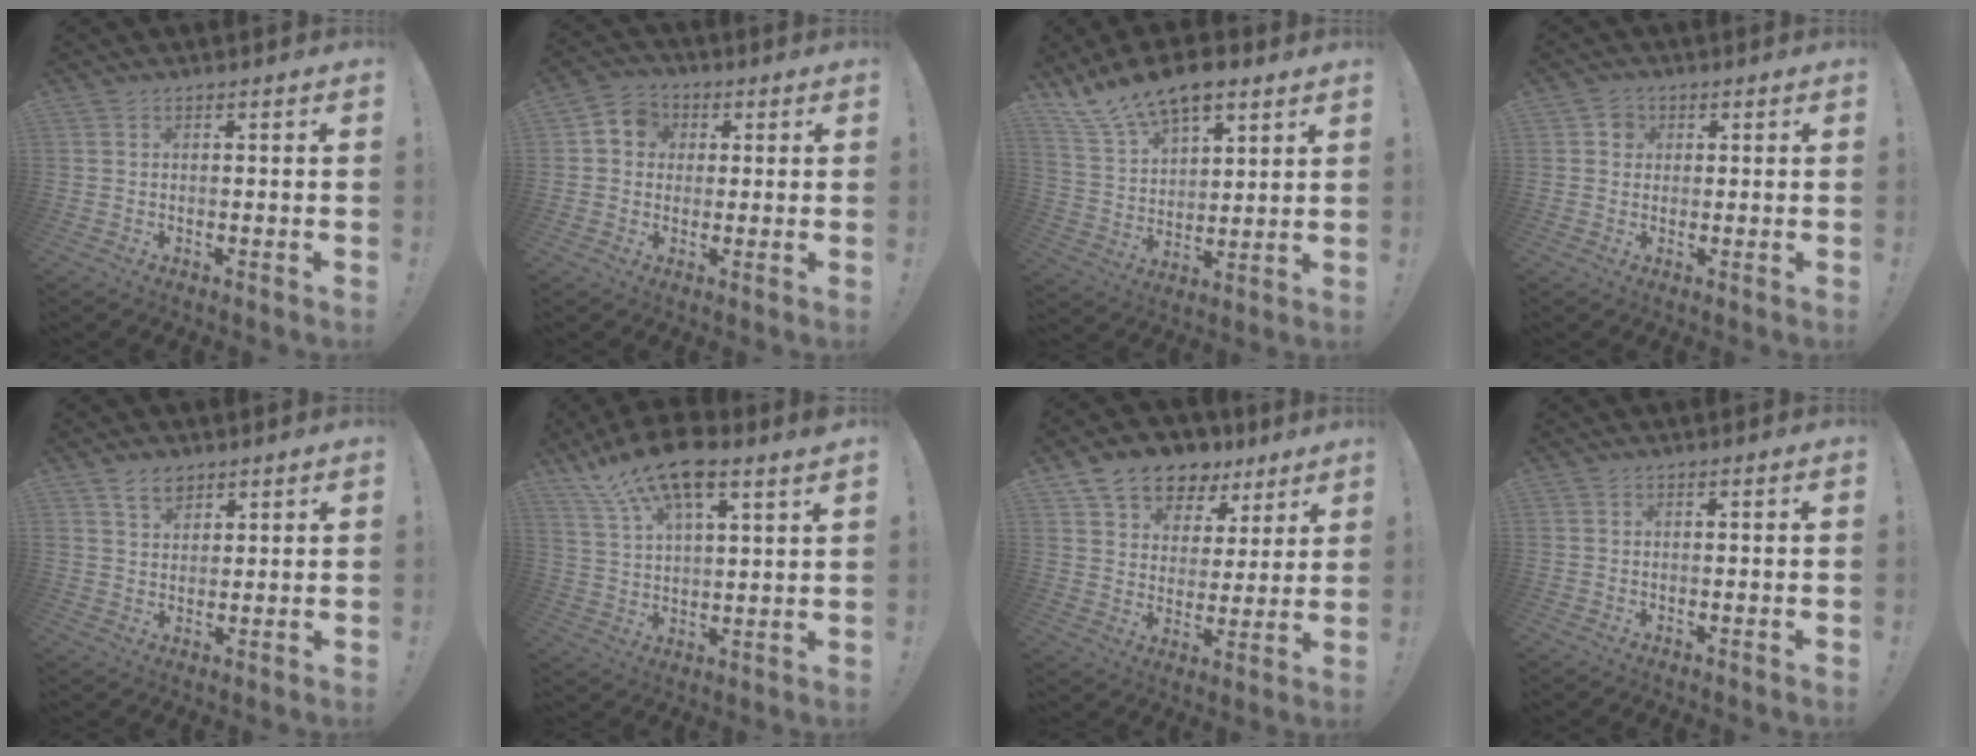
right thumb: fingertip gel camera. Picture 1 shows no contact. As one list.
[{"total": 6.7, "force": [0.9, 6.2, 2.4], "torque": [-0.030, 0.009, 0.020]}, {"total": 13.9, "force": [10.3, 6.6, 6.5], "torque": [-0.124, -0.068, 0.193]}, {"total": 3.2, "force": [0.6, 2.9, 1.0], "torque": [-0.007, 0.002, 0.009]}, {"total": 5.2, "force": [3.6, 3.0, 2.1], "torque": [-0.036, -0.011, 0.067]}, {"total": 13.6, "force": [9.6, 3.8, 8.9], "torque": [-0.172, -0.048, 0.171]}, {"total": 11.9, "force": [8.3, 7.7, 3.7], "torque": [-0.066, -0.056, 0.158]}, {"total": 0.0}]